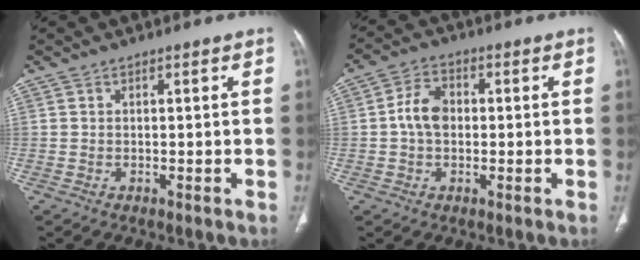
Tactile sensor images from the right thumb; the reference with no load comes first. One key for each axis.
{"total": 6.1, "fx": -0.1, "fy": 4.4, "fz": 4.2, "tx": -0.069, "ty": 0.014, "tz": -0.009}